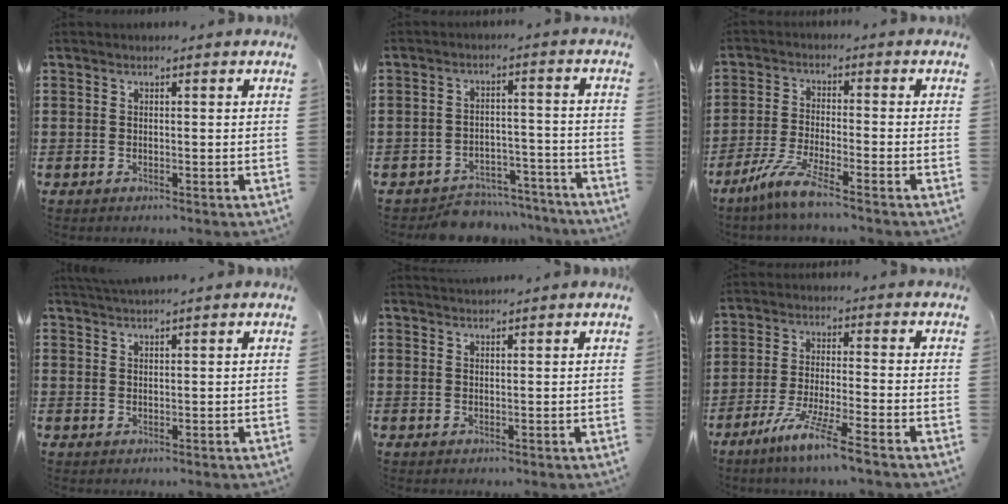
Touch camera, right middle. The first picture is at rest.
{"total": 5.2, "force": [-5.0, 1.2, 0.4], "torque": [-0.005, 0.016, -0.100]}
{"total": 6.2, "force": [-4.6, 0.1, 4.1], "torque": [-0.099, -0.020, -0.092]}
{"total": 1.5, "force": [1.5, -0.1, 0.3], "torque": [-0.008, 0.002, 0.028]}
{"total": 1.2, "force": [1.2, 0.0, -0.1], "torque": [-0.003, -0.003, 0.026]}
{"total": 7.3, "force": [-5.6, -0.2, 4.7], "torque": [-0.093, -0.013, -0.103]}